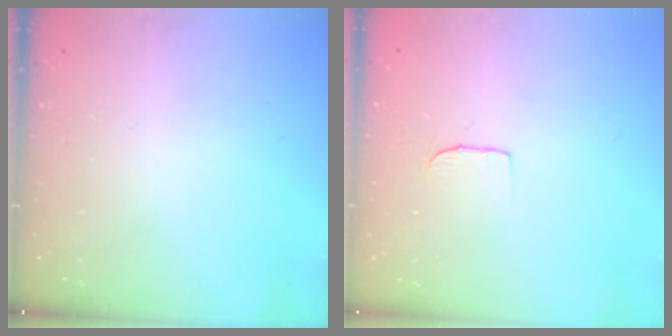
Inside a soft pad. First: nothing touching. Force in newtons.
{"total": 4.3, "press": 4.3, "slide": 0.3}